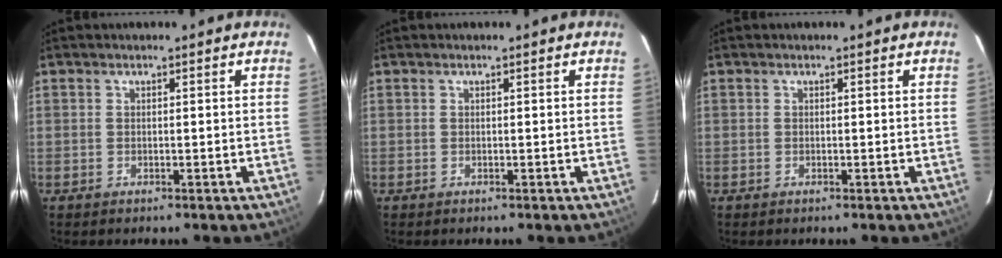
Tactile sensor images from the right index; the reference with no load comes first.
{"total": 0.0}
{"total": 0.0}